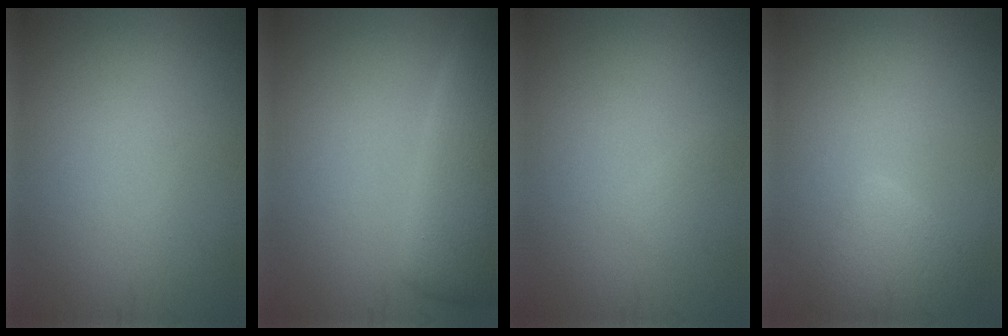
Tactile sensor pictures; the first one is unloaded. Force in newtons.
{"total": 6.3, "press": 6.3, "slide": 0.2}
{"total": 0.9, "press": 0.9, "slide": 0.0}
{"total": 2.7, "press": 2.7, "slide": 0.3}